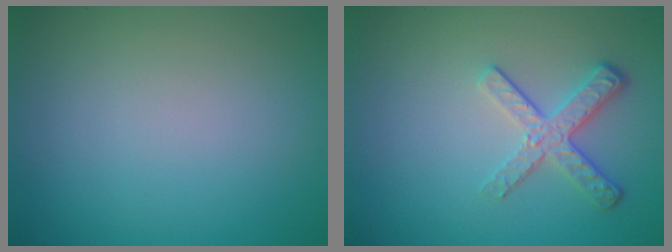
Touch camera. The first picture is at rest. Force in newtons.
{"total": 3.0, "press": 2.3, "slide": 1.9}